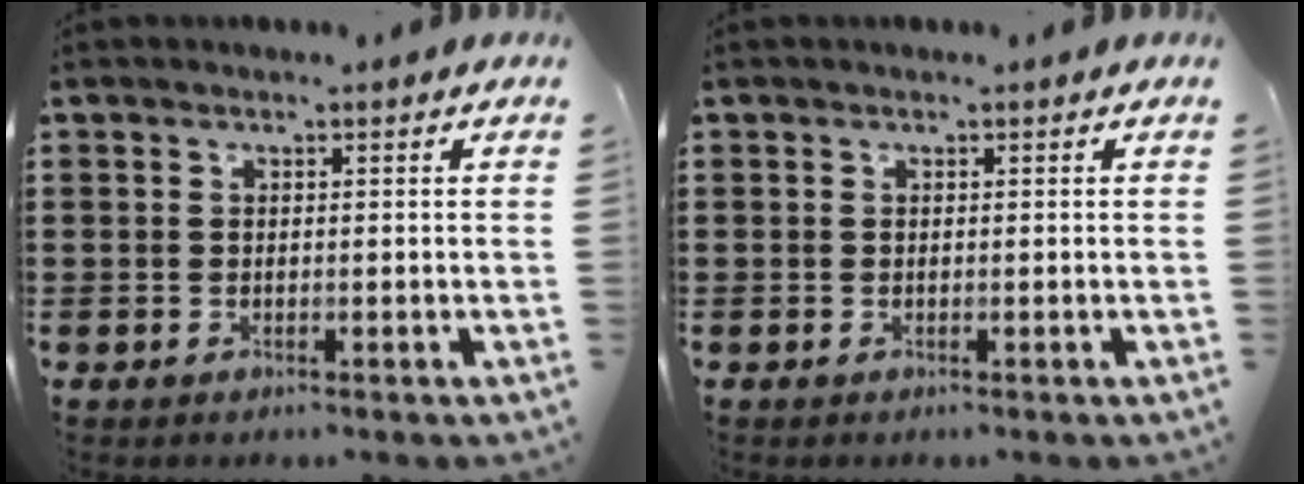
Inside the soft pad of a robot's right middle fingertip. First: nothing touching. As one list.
[{"total": 0.0}]